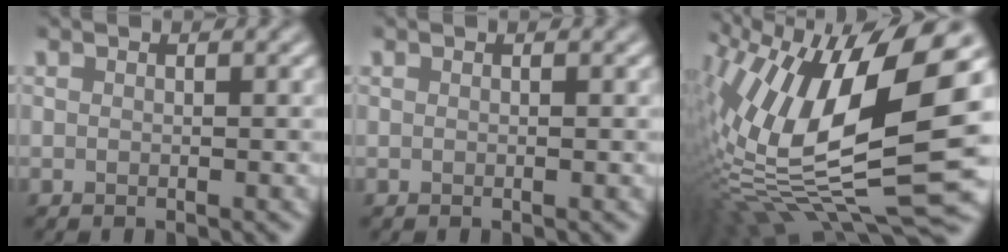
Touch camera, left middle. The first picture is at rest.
{"total": 0.0}
{"total": 18.4, "force": [1.1, 6.9, 17.0], "torque": [-0.322, 0.005, 0.006]}